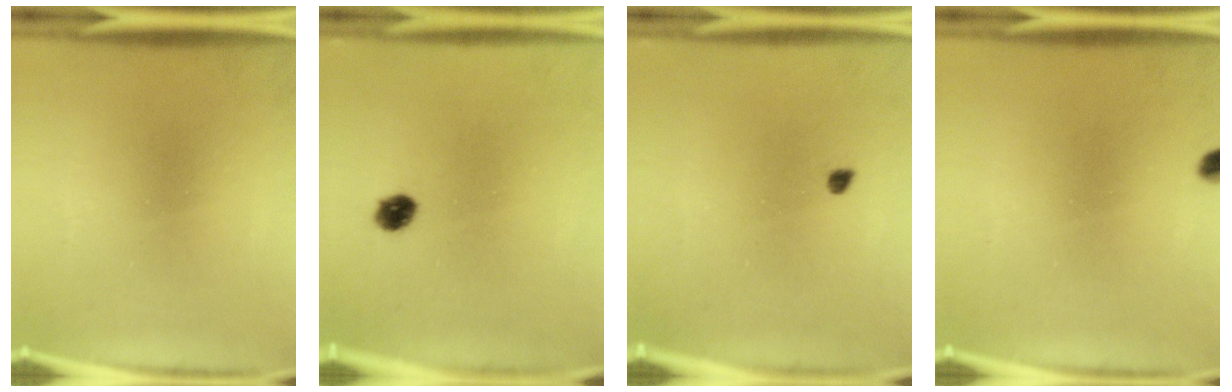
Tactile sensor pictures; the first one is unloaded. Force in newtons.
{"total": 3.2}
{"total": 1.0}
{"total": 1.8}